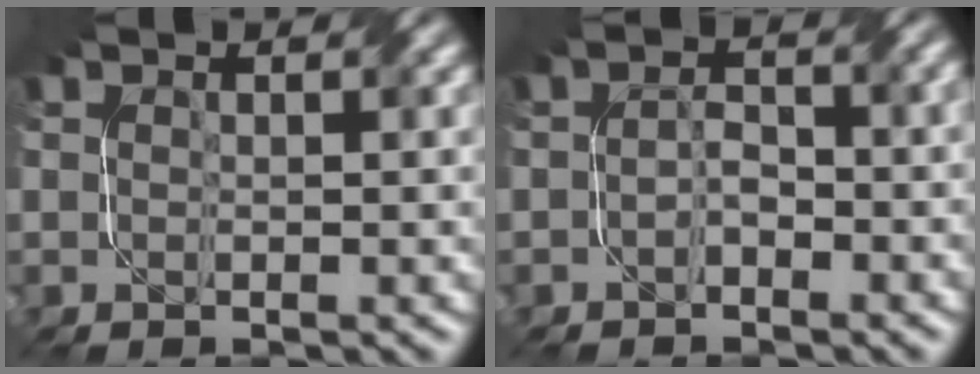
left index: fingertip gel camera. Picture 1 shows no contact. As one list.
[{"total": 1.9, "force": [-1.1, 0.9, 1.3], "torque": [-0.024, 0.003, -0.020]}]